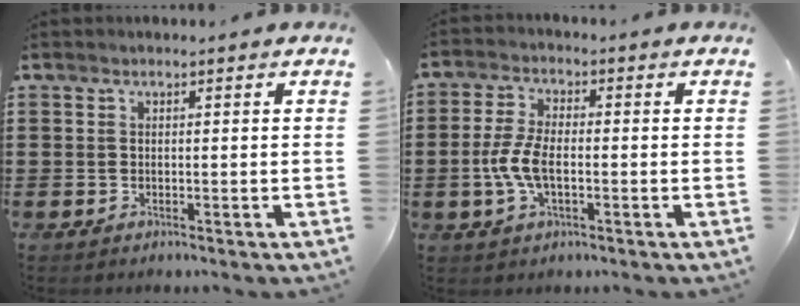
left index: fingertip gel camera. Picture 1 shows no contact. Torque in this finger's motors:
{"motor_torque": [0.23, 0.23, 0.56, 0.13]}